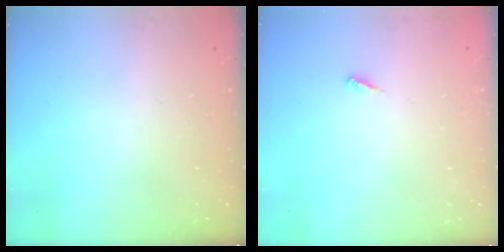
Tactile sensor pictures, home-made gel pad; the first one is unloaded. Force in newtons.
{"total": 2.1, "press": 2.1, "slide": 0.1}